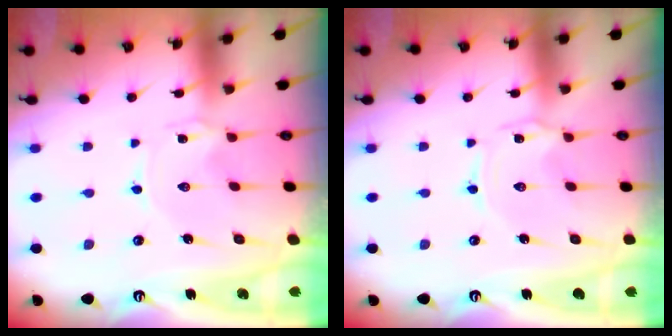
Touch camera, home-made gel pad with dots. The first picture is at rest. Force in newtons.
{"total": 0.5, "press": 0.5, "slide": 0.1}